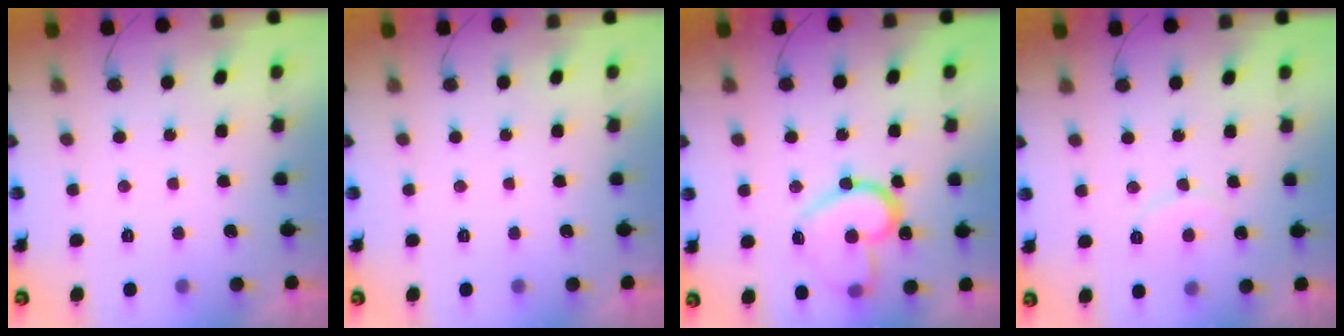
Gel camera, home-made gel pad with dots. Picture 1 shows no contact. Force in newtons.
{"total": 0.0}
{"total": 16.8, "press": 16.8, "slide": 1.3}
{"total": 6.8, "press": 6.8, "slide": 0.6}